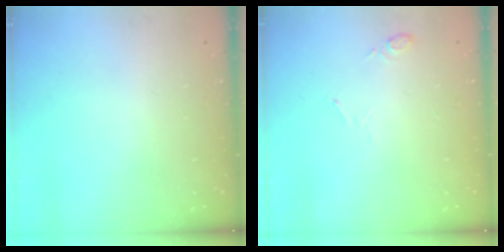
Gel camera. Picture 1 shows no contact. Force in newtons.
{"total": 13.2, "press": 5.8, "slide": 11.9}